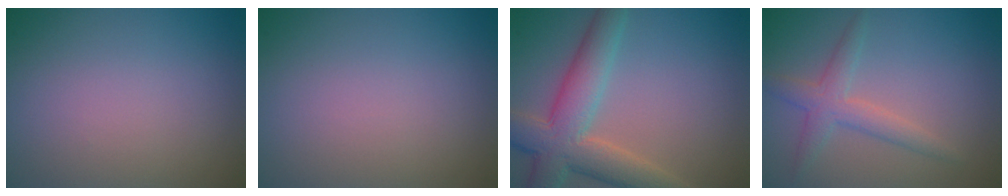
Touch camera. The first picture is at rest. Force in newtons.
{"total": 0.0}
{"total": 7.1, "press": 7.1, "slide": 0.4}
{"total": 2.7, "press": 2.7, "slide": 0.1}